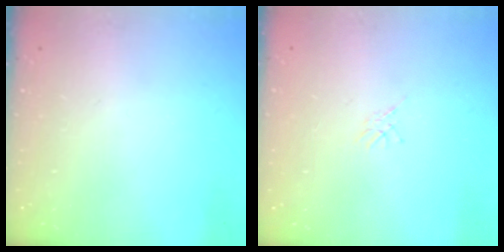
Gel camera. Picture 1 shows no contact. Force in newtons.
{"total": 1.1, "press": 1.1, "slide": 0.3}